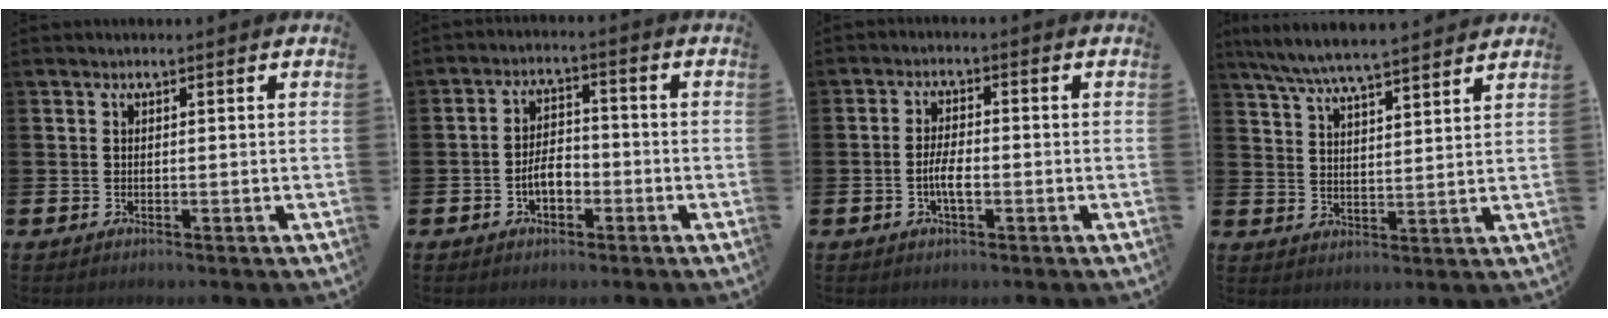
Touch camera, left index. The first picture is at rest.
{"total": 3.9, "force": [-1.6, 2.2, 2.8], "torque": [-0.046, 0.008, -0.033]}
{"total": 3.3, "force": [-0.9, 1.2, 2.9], "torque": [-0.054, -0.001, -0.021]}
{"total": 6.8, "force": [6.5, 0.2, 2.1], "torque": [-0.068, -0.032, 0.116]}